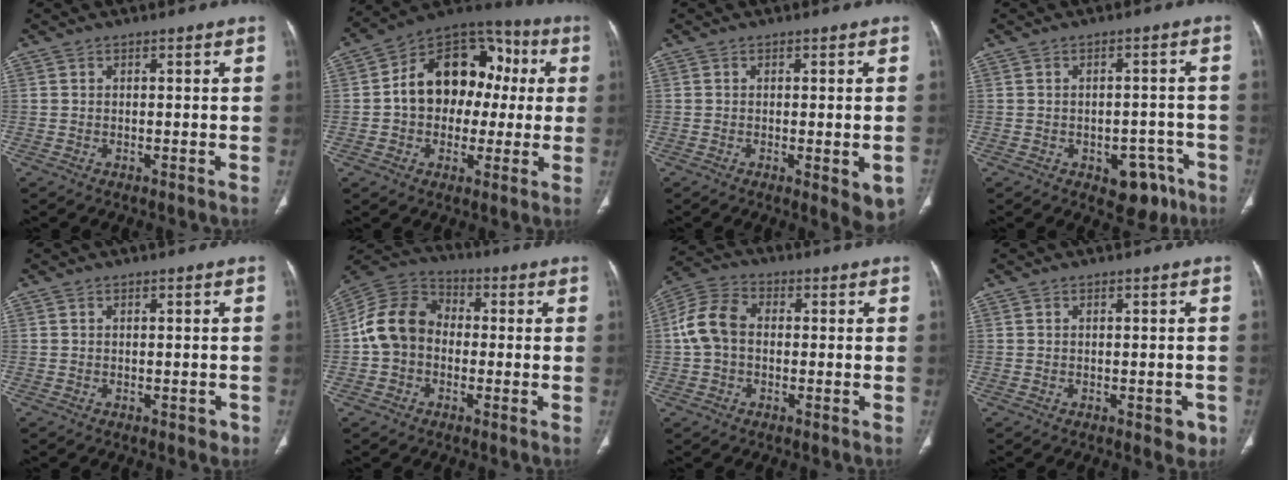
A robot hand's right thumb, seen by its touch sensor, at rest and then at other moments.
{"total": 18.4, "force": [1.2, 13.7, 12.2], "torque": [-0.135, 0.047, 0.011]}
{"total": 5.8, "force": [-2.0, 1.9, 5.1], "torque": [-0.049, -0.011, -0.022]}
{"total": 7.6, "force": [-4.1, 4.8, 4.2], "torque": [-0.019, 0.030, -0.045]}
{"total": 1.2, "force": [-0.2, 0.8, 0.8], "torque": [-0.005, 0.002, 0.000]}
{"total": 11.6, "force": [-0.9, 9.4, 6.8], "torque": [-0.118, 0.035, -0.031]}
{"total": 8.5, "force": [0.0, 6.1, 5.8], "torque": [-0.117, 0.027, -0.009]}
{"total": 2.8, "force": [-0.9, 1.5, 2.1], "torque": [-0.005, 0.004, -0.006]}